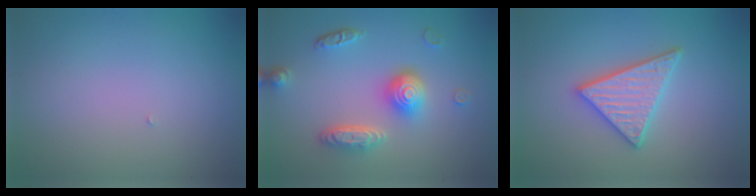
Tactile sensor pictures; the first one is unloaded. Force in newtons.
{"total": 4.7, "press": 3.6, "slide": 3.0}
{"total": 3.6, "press": 3.5, "slide": 0.6}